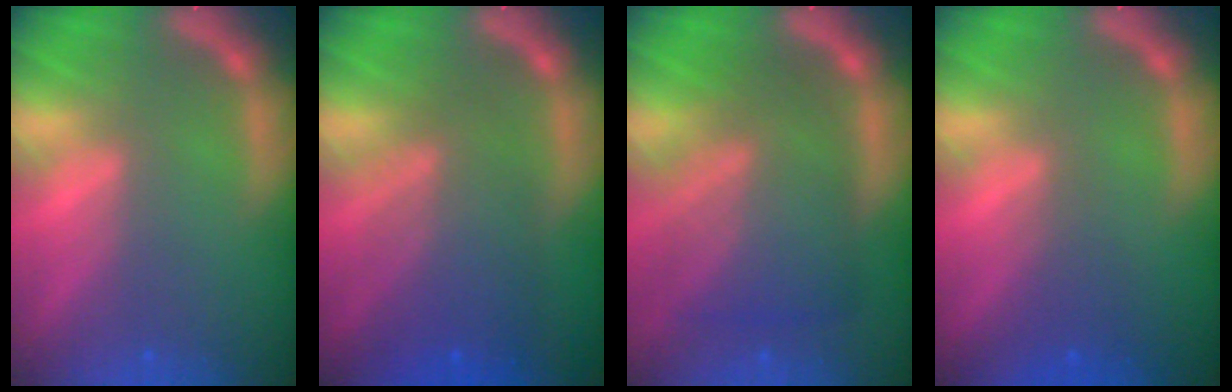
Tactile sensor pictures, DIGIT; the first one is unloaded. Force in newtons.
{"total": 7.0}
{"total": 8.6}
{"total": 1.9}